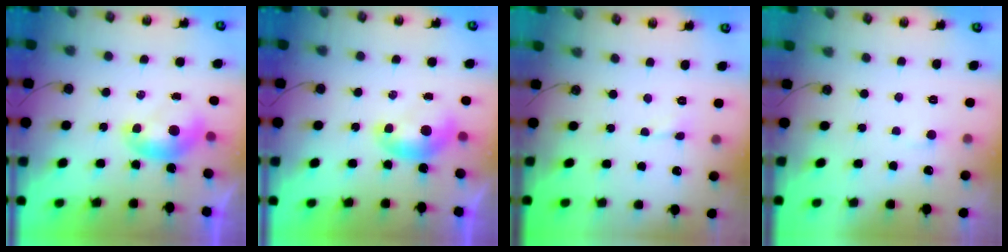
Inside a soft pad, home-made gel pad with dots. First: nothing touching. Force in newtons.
{"total": 0.0}
{"total": 0.0}
{"total": 1.7, "press": 1.6, "slide": 0.5}